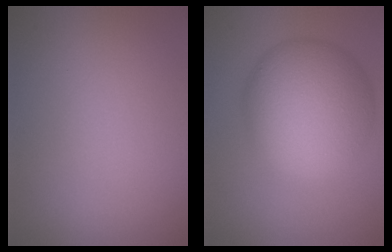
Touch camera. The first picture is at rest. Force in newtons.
{"total": 10.5, "press": 10.5, "slide": 0.3}